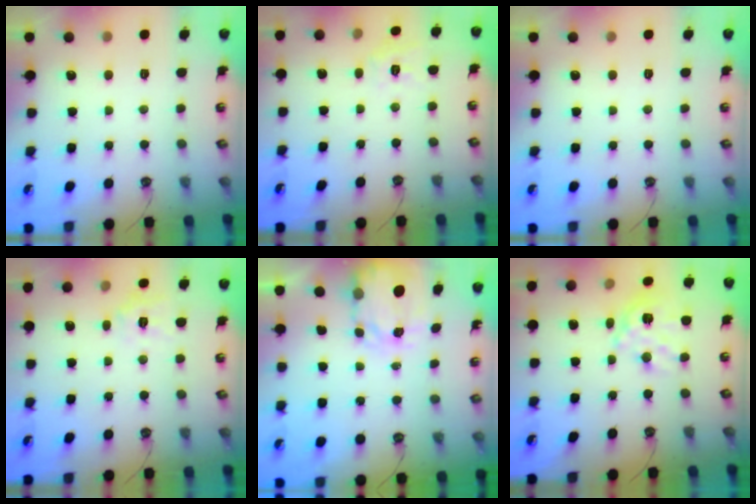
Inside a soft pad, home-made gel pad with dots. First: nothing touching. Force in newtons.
{"total": 6.0, "press": 5.9, "slide": 0.4}
{"total": 0.0}
{"total": 8.3, "press": 8.3, "slide": 0.5}
{"total": 3.9, "press": 3.9, "slide": 0.3}
{"total": 14.6, "press": 14.6, "slide": 1.4}